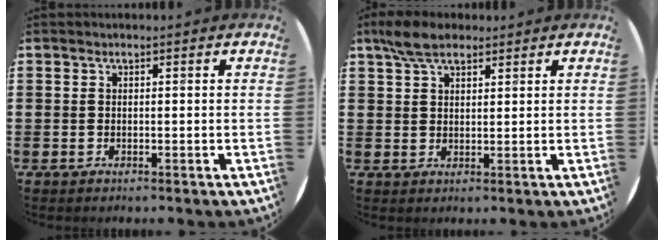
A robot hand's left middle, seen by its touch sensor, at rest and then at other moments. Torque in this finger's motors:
{"motor_torque": [1.03, -0.69, 0.05, 0.10]}